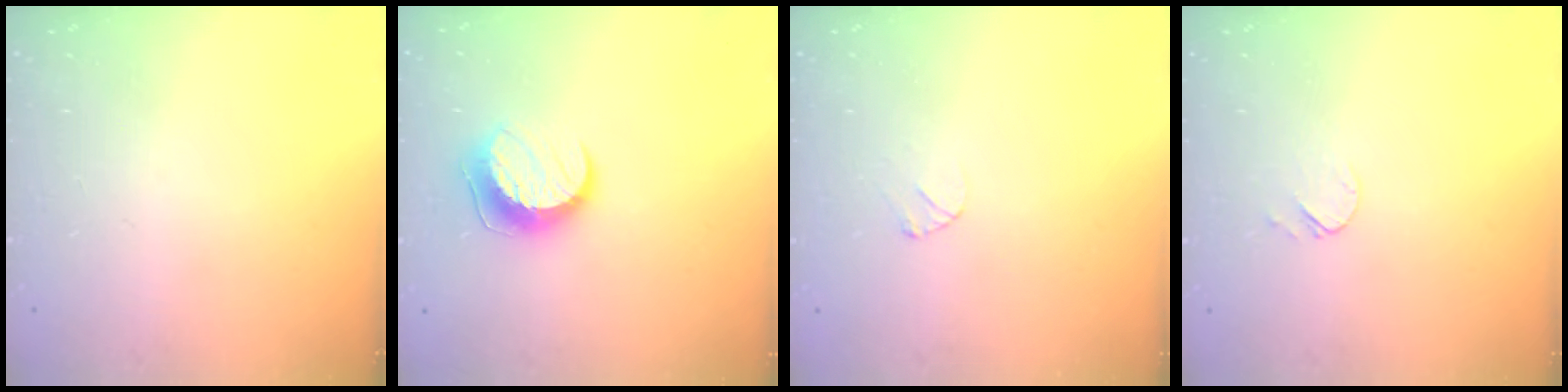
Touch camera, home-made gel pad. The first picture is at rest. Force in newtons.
{"total": 9.7, "press": 9.7, "slide": 0.5}
{"total": 3.6, "press": 3.6, "slide": 0.2}
{"total": 4.0, "press": 3.9, "slide": 0.5}